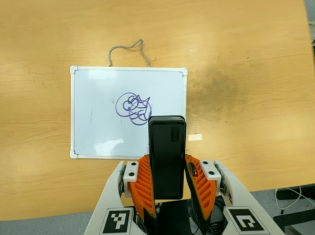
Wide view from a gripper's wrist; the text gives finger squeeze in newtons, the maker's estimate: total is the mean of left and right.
{"total": 3.9, "left": 2.5, "right": 5.2}